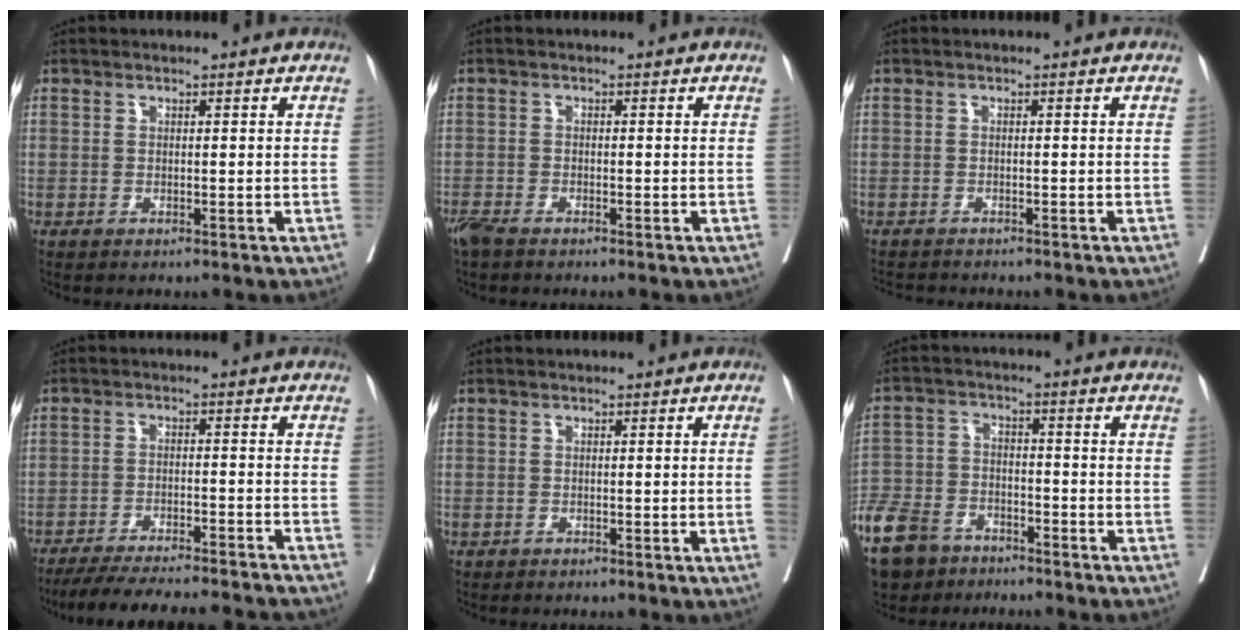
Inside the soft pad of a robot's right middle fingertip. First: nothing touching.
{"total": 3.4, "force": [-2.8, 0.6, 1.9], "torque": [-0.040, -0.010, -0.052]}
{"total": 3.5, "force": [-3.4, 0.4, 0.7], "torque": [-0.009, -0.011, -0.054]}
{"total": 18.0, "force": [-16.6, 1.4, 7.0], "torque": [-0.106, -0.022, -0.227]}
{"total": 0.8, "force": [-0.3, 0.1, 0.7], "torque": [-0.015, 0.005, -0.005]}
{"total": 14.8, "force": [-10.6, 8.3, 6.1], "torque": [-0.158, -0.010, -0.184]}